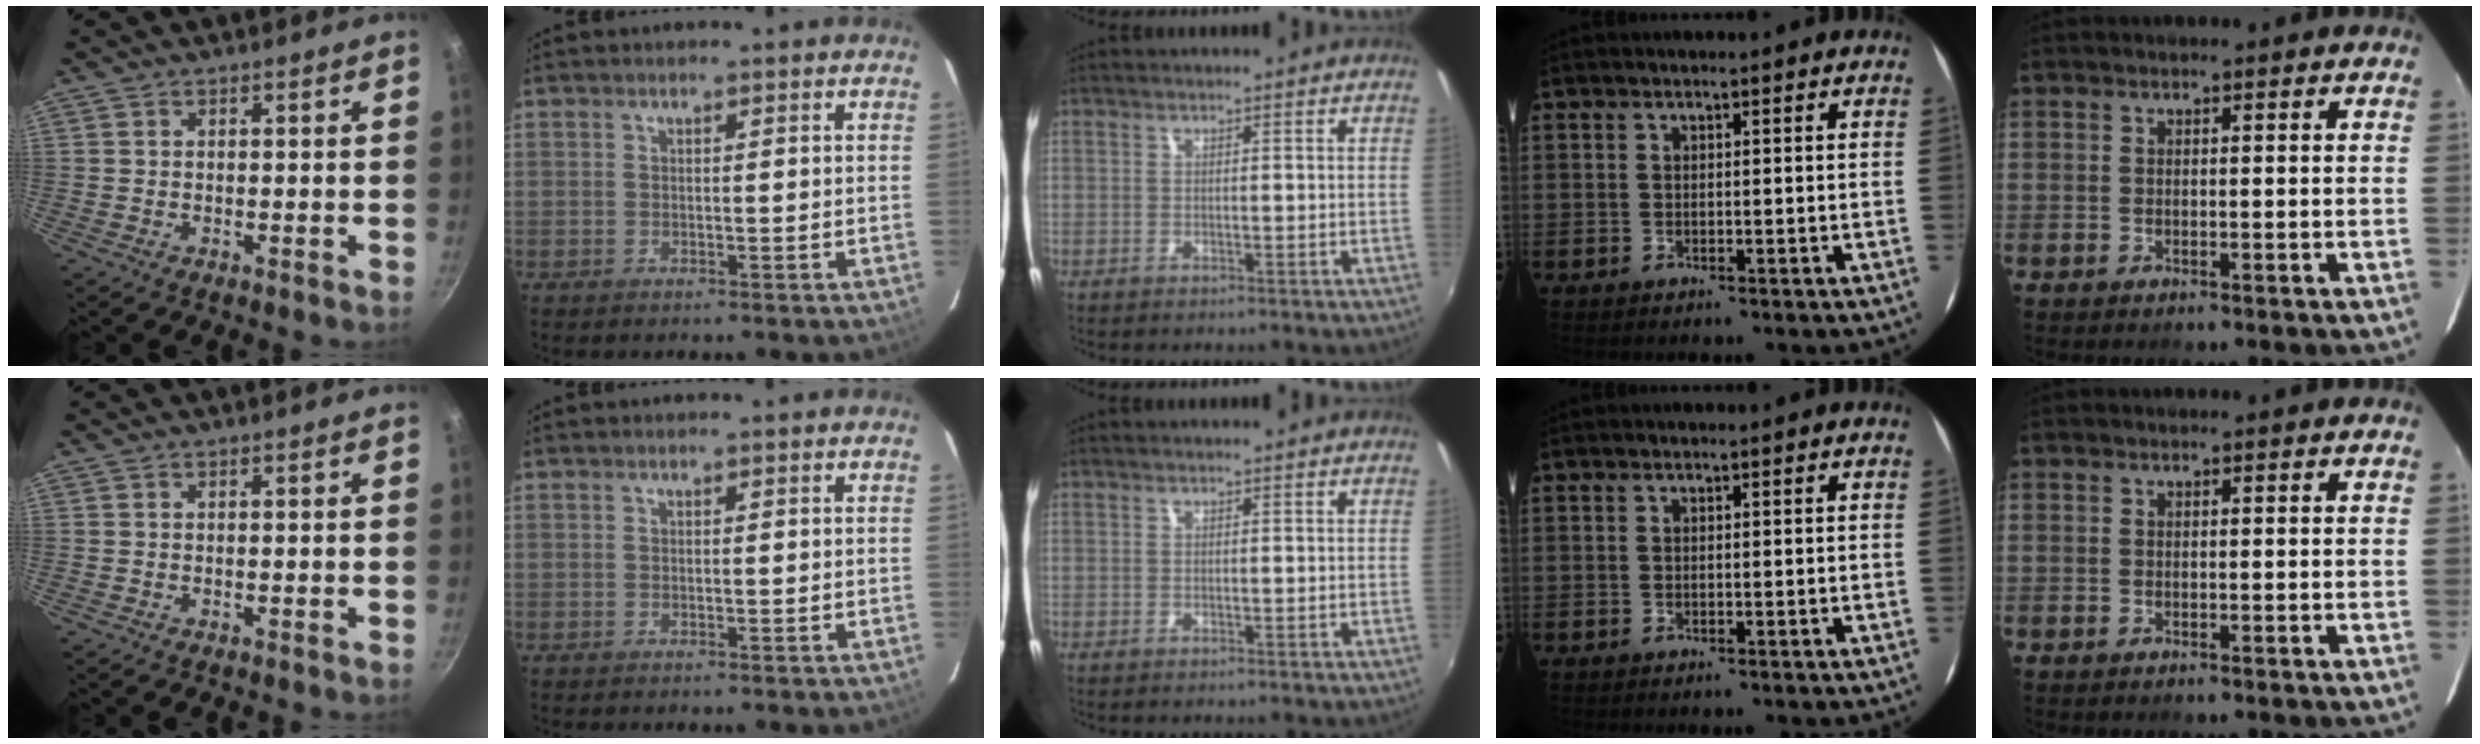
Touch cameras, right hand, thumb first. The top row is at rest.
{}